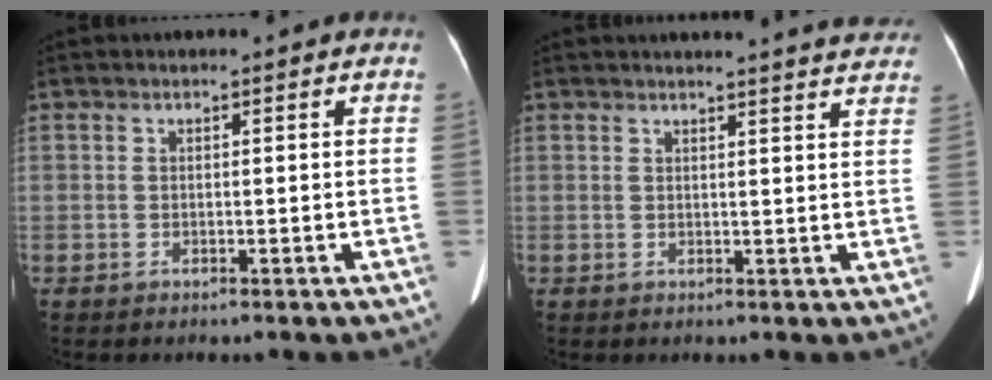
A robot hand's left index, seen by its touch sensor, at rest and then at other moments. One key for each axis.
{"total": 12.8, "fx": 12.3, "fy": 0.9, "fz": 3.5, "tx": -0.029, "ty": -0.026, "tz": 0.120}